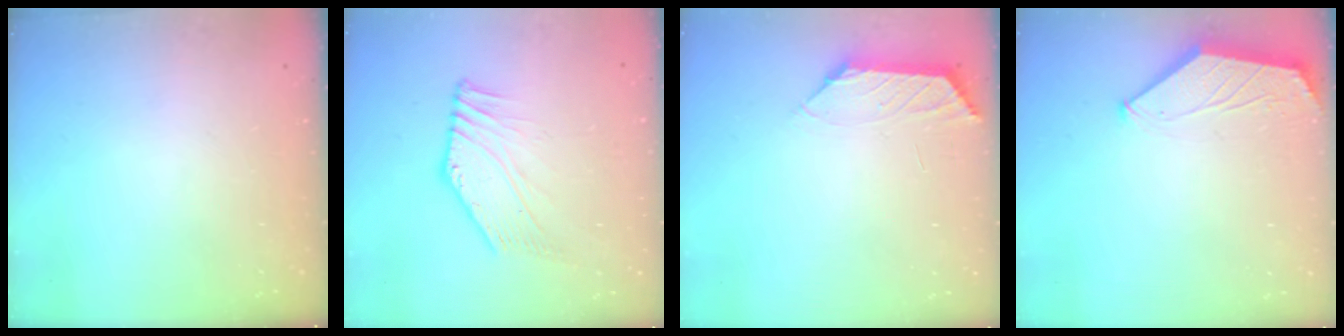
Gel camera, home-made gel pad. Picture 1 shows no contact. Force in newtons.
{"total": 3.0, "press": 2.8, "slide": 1.0}
{"total": 1.2, "press": 1.2, "slide": 0.4}
{"total": 1.5, "press": 1.5, "slide": 0.4}